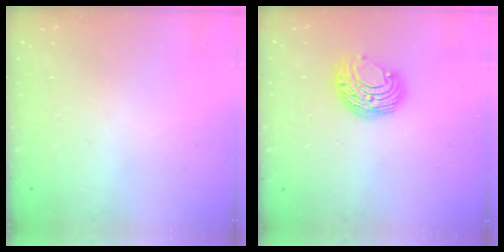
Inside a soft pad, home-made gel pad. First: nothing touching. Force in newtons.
{"total": 8.7, "press": 8.6, "slide": 0.6}